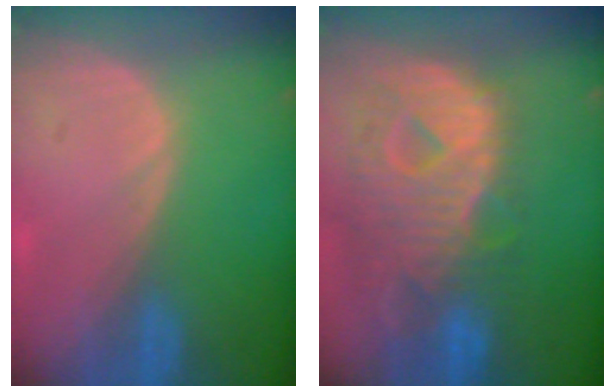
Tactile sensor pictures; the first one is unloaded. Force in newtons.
{"total": 12.8, "press": 10.9, "slide": 6.7}